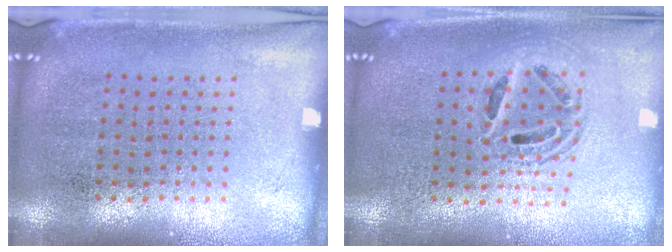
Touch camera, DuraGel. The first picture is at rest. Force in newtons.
{"total": 1.5, "press": 1.3, "slide": 0.8}